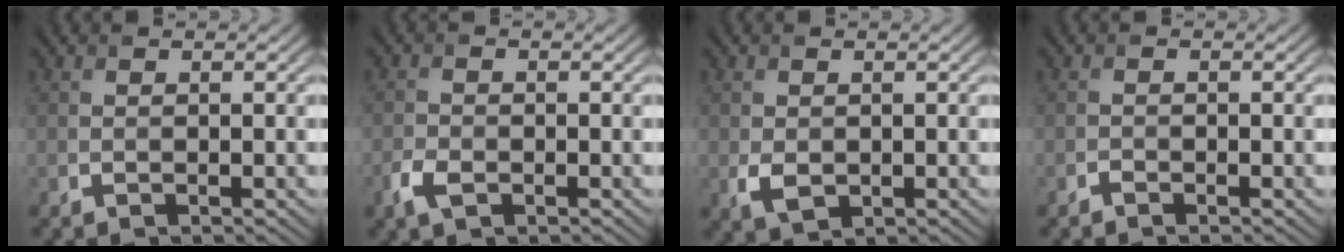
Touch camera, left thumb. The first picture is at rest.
{"total": 2.7, "force": [-1.5, 1.6, 1.7], "torque": [-0.042, -0.005, -0.034]}
{"total": 2.5, "force": [-0.3, 1.8, 1.6], "torque": [-0.039, -0.009, -0.001]}
{"total": 0.6, "force": [-0.6, 0.2, 0.2], "torque": [-0.003, -0.001, -0.011]}